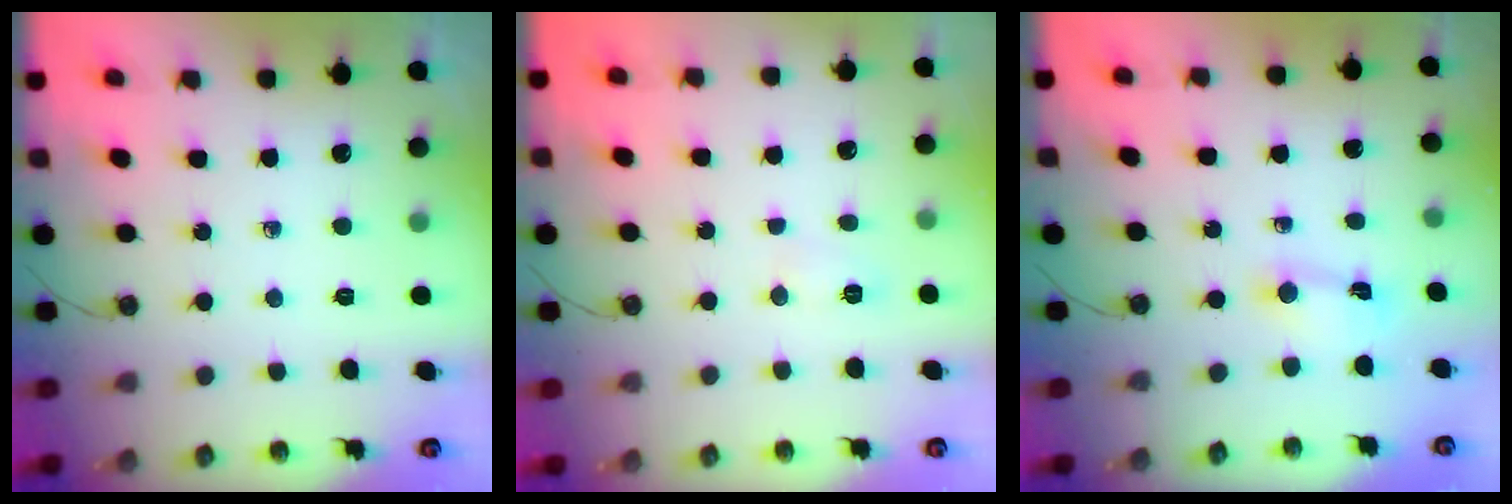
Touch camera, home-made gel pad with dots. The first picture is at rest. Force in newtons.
{"total": 3.7, "press": 3.6, "slide": 1.0}
{"total": 1.9, "press": 1.9, "slide": 0.4}